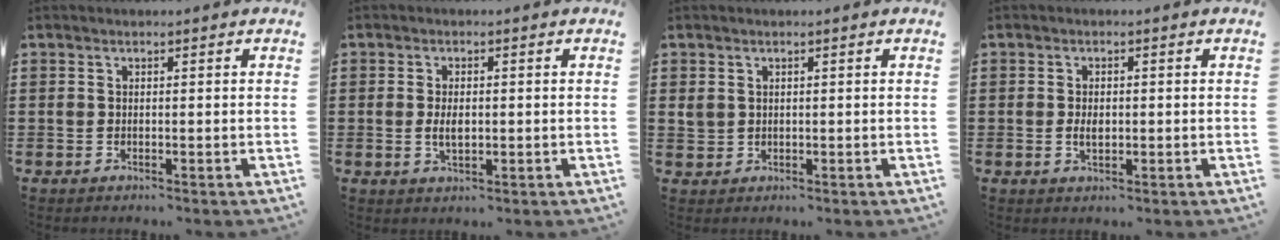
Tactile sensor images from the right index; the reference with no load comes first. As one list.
[{"total": 2.9, "force": [-0.1, 1.4, 2.5], "torque": [-0.048, 0.003, -0.002]}, {"total": 1.5, "force": [0.6, 1.4, 0.5], "torque": [-0.013, 0.007, 0.010]}, {"total": 2.2, "force": [-0.1, 1.2, 1.8], "torque": [-0.034, 0.004, -0.002]}]